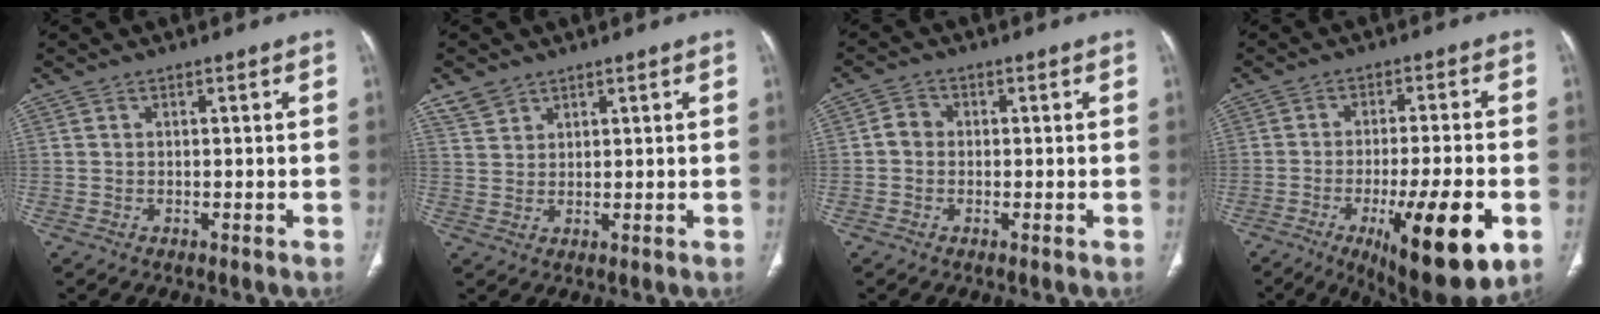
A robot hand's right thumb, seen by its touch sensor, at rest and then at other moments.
{"total": 3.5, "force": [2.6, 2.1, 0.8], "torque": [-0.006, -0.007, 0.055]}
{"total": 2.7, "force": [-0.3, 2.4, 1.2], "torque": [-0.010, 0.010, -0.012]}
{"total": 18.1, "force": [-6.9, 4.4, 16.2], "torque": [-0.219, 0.003, -0.092]}